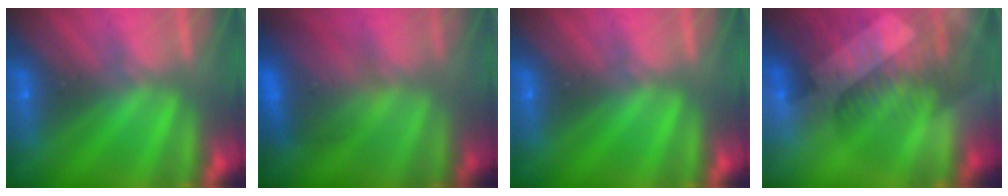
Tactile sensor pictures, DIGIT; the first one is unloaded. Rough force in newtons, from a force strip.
{"total": 4.4}
{"total": 0.0}
{"total": 3.2}